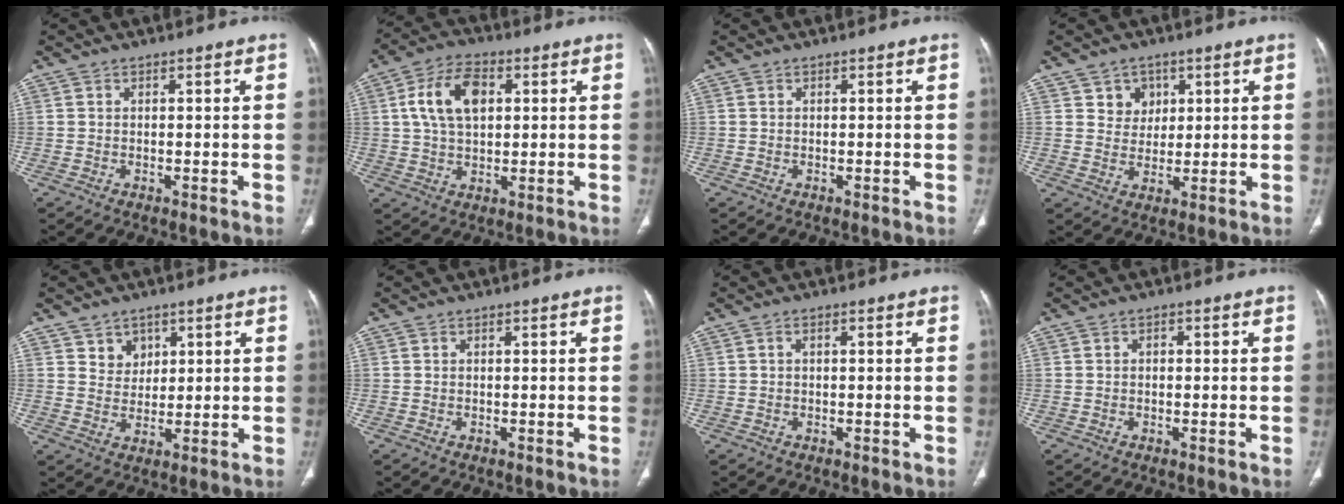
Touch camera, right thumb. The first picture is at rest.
{"total": 10.9, "force": [2.6, 6.6, 8.4], "torque": [-0.147, 0.009, 0.044]}
{"total": 0.0}
{"total": 4.9, "force": [2.2, 4.2, 1.2], "torque": [0.008, -0.010, 0.039]}
{"total": 4.2, "force": [2.3, 3.3, 1.0], "torque": [0.005, -0.018, 0.046]}
{"total": 0.0}
{"total": 0.8, "force": [0.1, 0.4, 0.7], "torque": [-0.014, 0.002, 0.000]}
{"total": 0.9, "force": [0.1, 0.6, 0.7], "torque": [-0.010, 0.004, 0.000]}